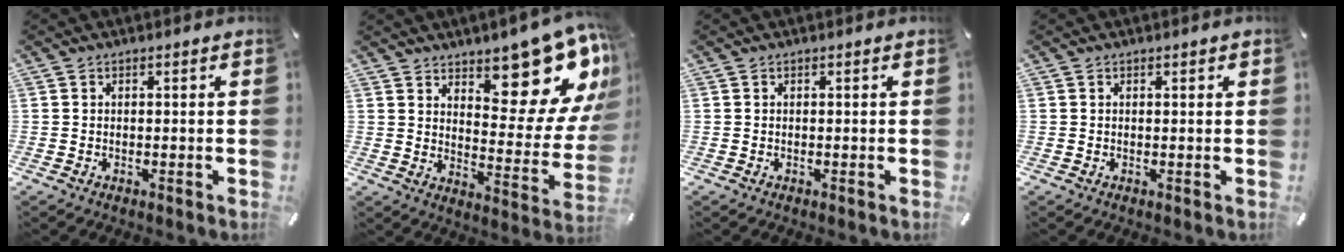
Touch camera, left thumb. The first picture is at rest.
{"total": 17.6, "force": [12.7, 6.9, 10.0], "torque": [-0.100, -0.122, 0.211]}
{"total": 0.0}
{"total": 0.0}